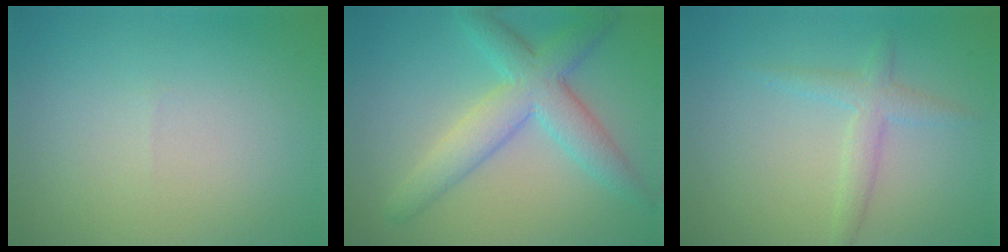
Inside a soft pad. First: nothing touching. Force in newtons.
{"total": 5.9, "press": 5.9, "slide": 0.2}
{"total": 2.3, "press": 2.3, "slide": 0.1}